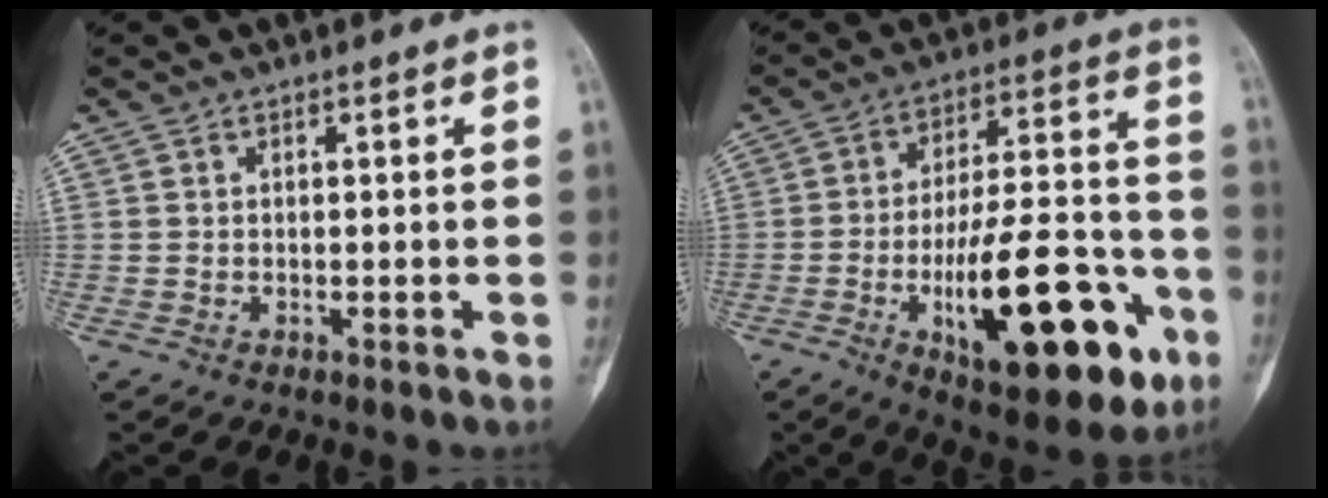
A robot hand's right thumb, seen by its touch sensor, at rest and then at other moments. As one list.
[{"total": 25.6, "force": [-9.5, 9.6, 21.7], "torque": [-0.310, 0.039, -0.132]}]